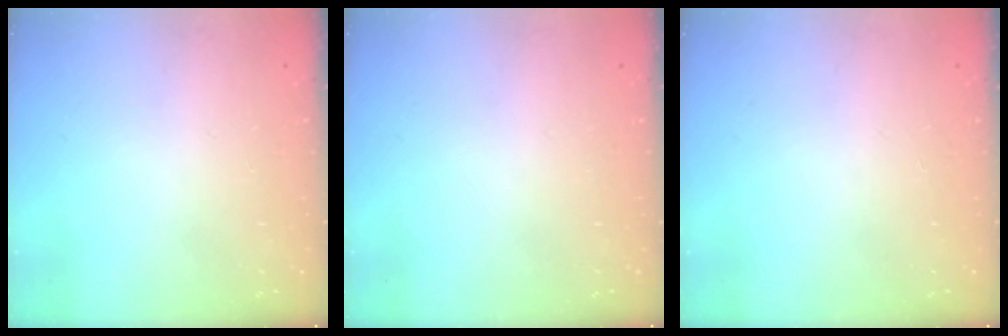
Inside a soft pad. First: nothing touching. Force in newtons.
{"total": 0.0}
{"total": 0.0}